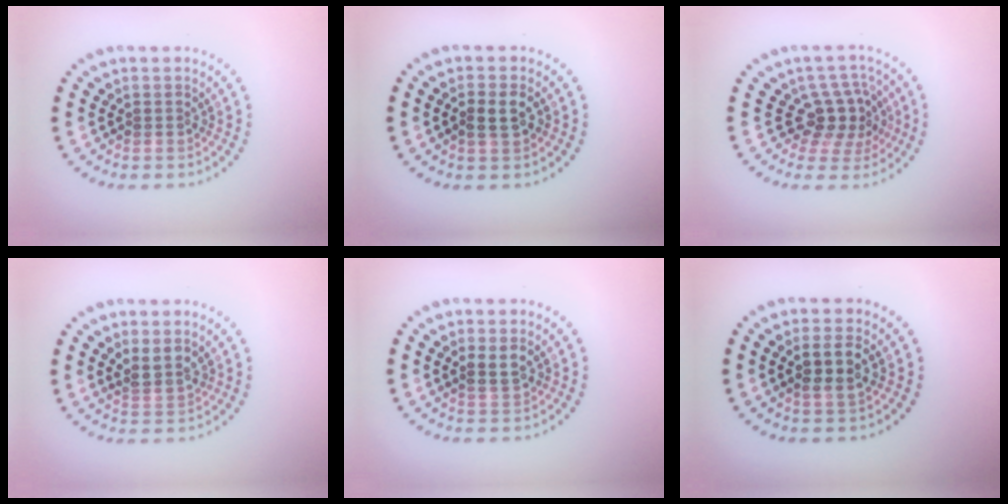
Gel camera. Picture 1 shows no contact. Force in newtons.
{"total": 2.4, "press": 2.3, "slide": 0.4}
{"total": 3.6, "press": 3.1, "slide": 1.9}
{"total": 1.8, "press": 1.6, "slide": 1.0}
{"total": 1.8, "press": 1.8, "slide": 0.5}
{"total": 2.7, "press": 2.6, "slide": 0.7}